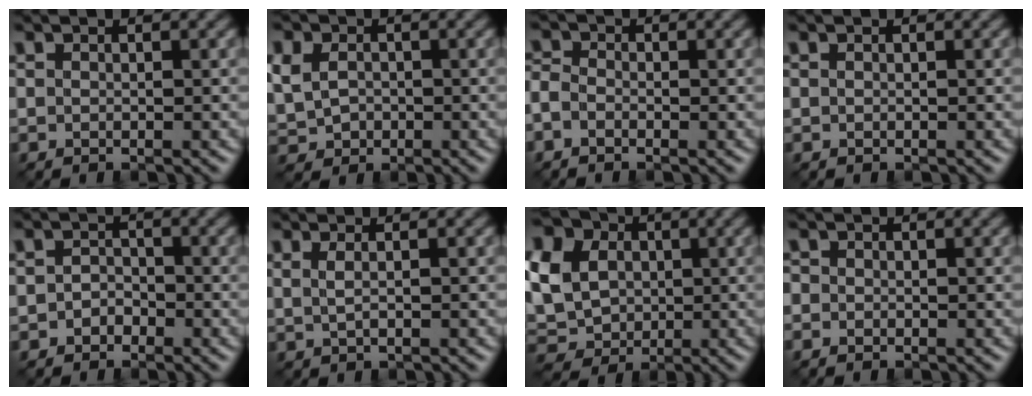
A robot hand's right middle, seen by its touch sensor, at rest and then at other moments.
{"total": 5.2, "force": [0.6, 4.4, 2.7], "torque": [-0.067, 0.021, -0.004]}
{"total": 2.0, "force": [-1.0, 1.2, 1.1], "torque": [-0.029, 0.007, -0.032]}
{"total": 0.0}
{"total": 1.2, "force": [-0.7, 0.9, 0.4], "torque": [-0.006, 0.009, -0.014]}
{"total": 1.0, "force": [0.4, 0.1, 1.0], "torque": [-0.024, 0.001, 0.011]}
{"total": 14.2, "force": [2.4, 11.8, 7.5], "torque": [-0.189, 0.030, 0.023]}
{"total": 0.7, "force": [-0.3, 0.6, 0.1], "torque": [0.000, -0.001, -0.008]}